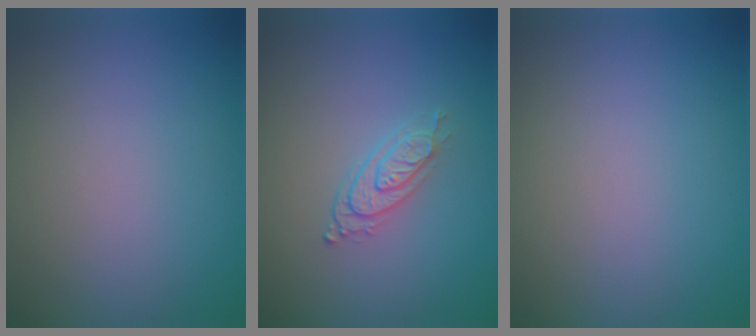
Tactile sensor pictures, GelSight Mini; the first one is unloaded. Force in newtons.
{"total": 2.7, "press": 2.1, "slide": 1.7}
{"total": 0.0}